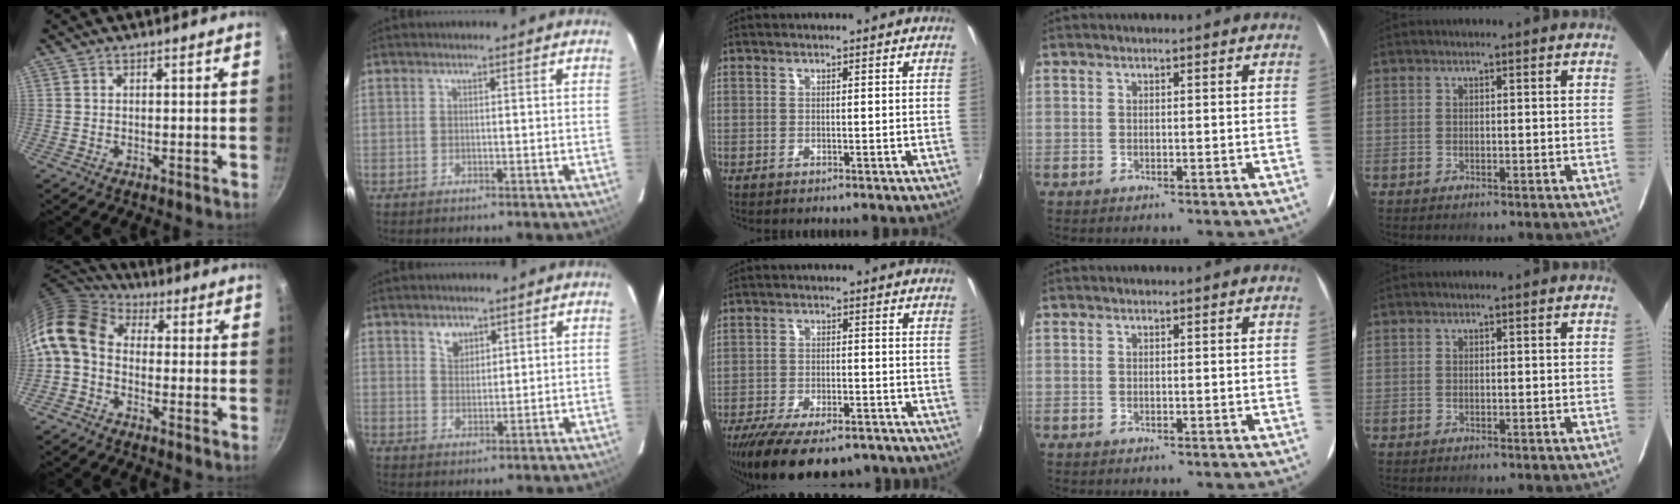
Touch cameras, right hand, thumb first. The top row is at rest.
{"thumb": {"total": 12.0, "force": [-0.5, 8.9, 8.0], "torque": [-0.155, 0.033, -0.031]}, "index": {"total": 3.2, "force": [2.0, 2.2, 1.1], "torque": [-0.009, 0.005, 0.036]}, "middle": {"total": 17.1, "force": [-12.8, 6.3, 9.4], "torque": [-0.193, -0.041, -0.195]}}